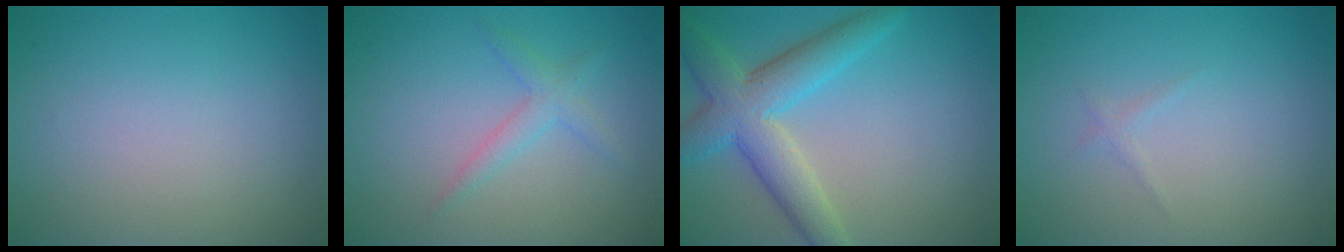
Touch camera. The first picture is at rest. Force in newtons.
{"total": 1.9, "press": 1.9, "slide": 0.1}
{"total": 6.2, "press": 6.2, "slide": 0.5}
{"total": 0.6, "press": 0.6, "slide": 0.0}